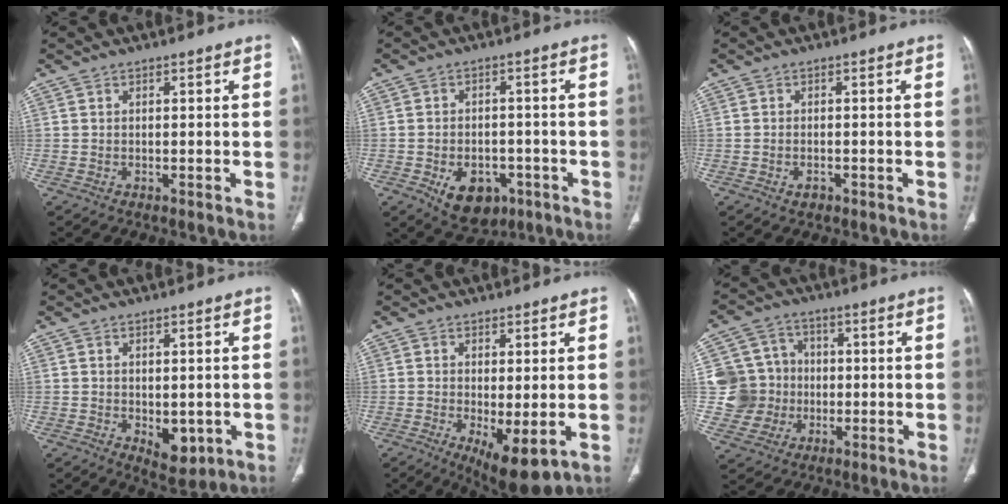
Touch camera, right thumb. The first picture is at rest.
{"total": 9.6, "force": [-4.2, 6.6, 5.6], "torque": [-0.066, 0.018, -0.049]}
{"total": 1.6, "force": [-0.9, 1.0, 0.9], "torque": [-0.016, 0.005, -0.011]}
{"total": 5.5, "force": [-1.1, 3.3, 4.3], "torque": [-0.040, -0.011, -0.001]}
{"total": 8.4, "force": [-2.0, 3.0, 7.6], "torque": [-0.123, -0.022, -0.021]}
{"total": 10.9, "force": [-0.2, 10.5, 2.8], "torque": [-0.018, 0.019, 0.003]}